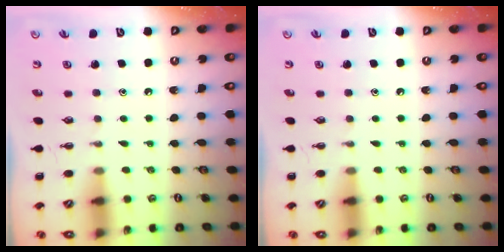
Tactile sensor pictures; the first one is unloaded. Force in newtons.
{"total": 0.0}